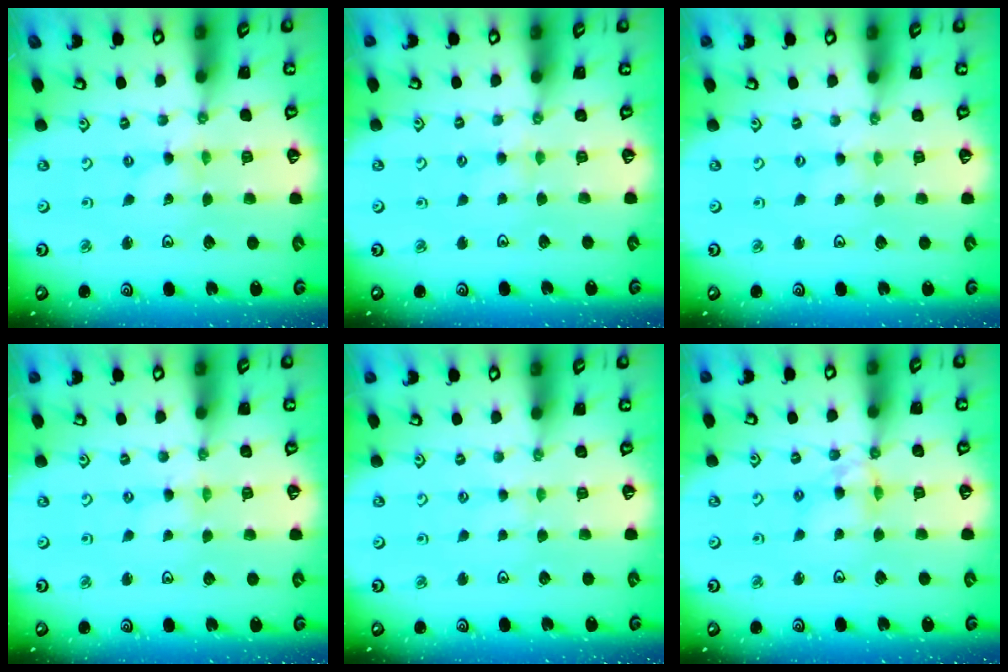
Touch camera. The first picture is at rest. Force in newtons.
{"total": 2.8, "press": 2.8, "slide": 0.3}
{"total": 0.0}
{"total": 0.0}
{"total": 0.0}
{"total": 7.6, "press": 7.6, "slide": 0.5}